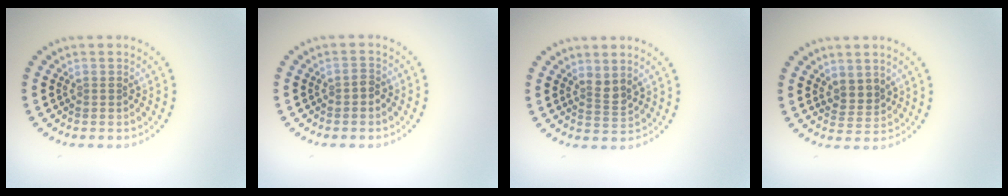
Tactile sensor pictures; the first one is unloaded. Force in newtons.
{"total": 0.8, "press": 0.7, "slide": 0.4}
{"total": 1.6, "press": 1.2, "slide": 1.1}
{"total": 1.9, "press": 1.5, "slide": 1.2}